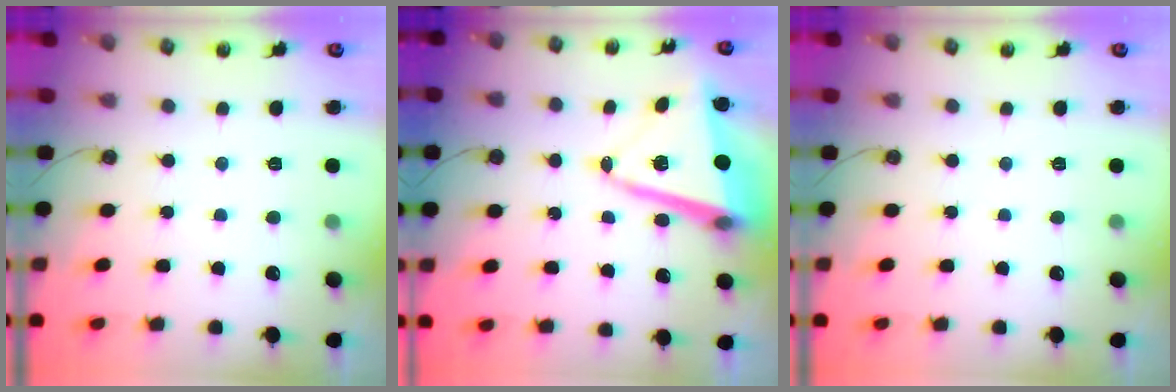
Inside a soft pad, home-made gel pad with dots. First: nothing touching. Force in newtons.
{"total": 12.8, "press": 12.5, "slide": 2.5}
{"total": 0.0}